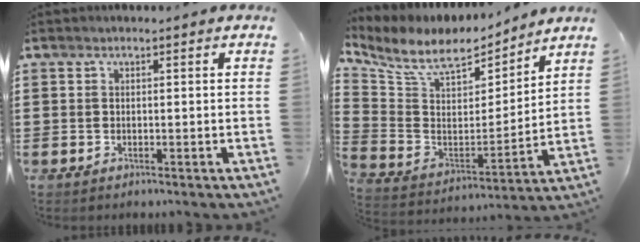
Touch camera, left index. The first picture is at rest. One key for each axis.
{"total": 9.1, "fx": 7.5, "fy": 3.5, "fz": 3.9, "tx": -0.115, "ty": -0.044, "tz": 0.130}